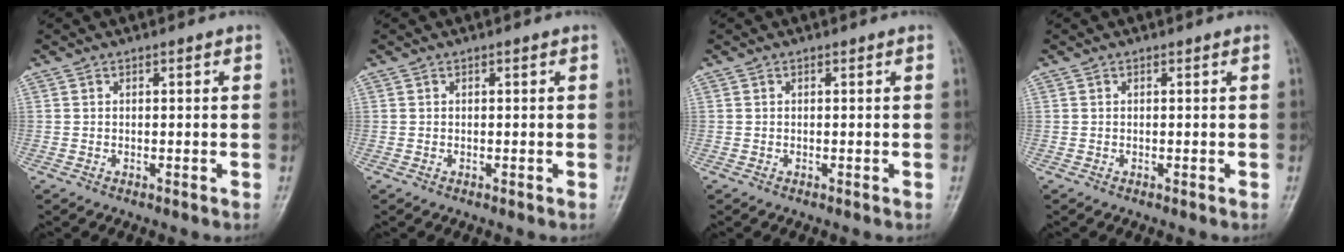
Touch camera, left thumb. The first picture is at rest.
{"total": 0.0}
{"total": 0.0}
{"total": 0.0}